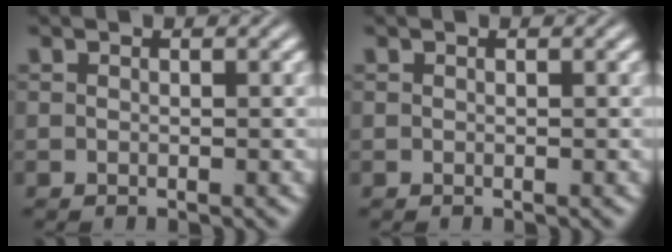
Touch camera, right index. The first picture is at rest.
{"total": 0.0}